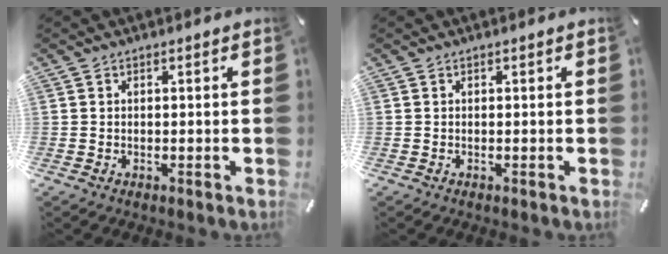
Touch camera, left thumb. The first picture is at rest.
{"total": 0.0}